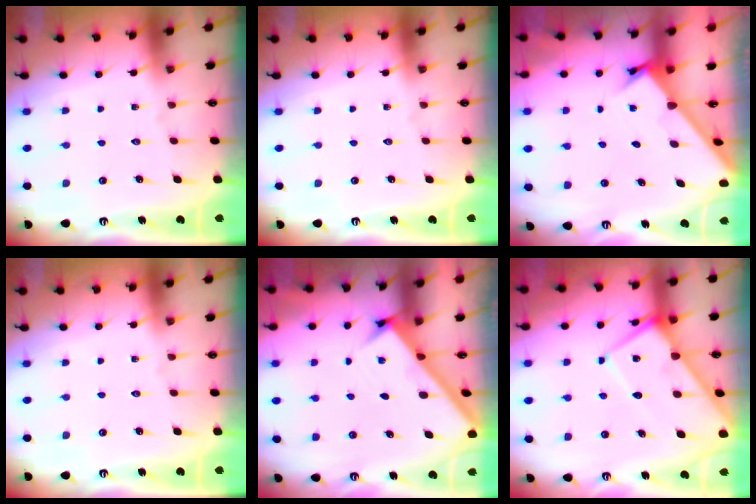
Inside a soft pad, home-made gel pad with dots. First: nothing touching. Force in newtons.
{"total": 0.0}
{"total": 2.1, "press": 2.1, "slide": 0.1}
{"total": 0.0}
{"total": 2.9, "press": 2.9, "slide": 0.3}
{"total": 10.4, "press": 10.3, "slide": 0.9}